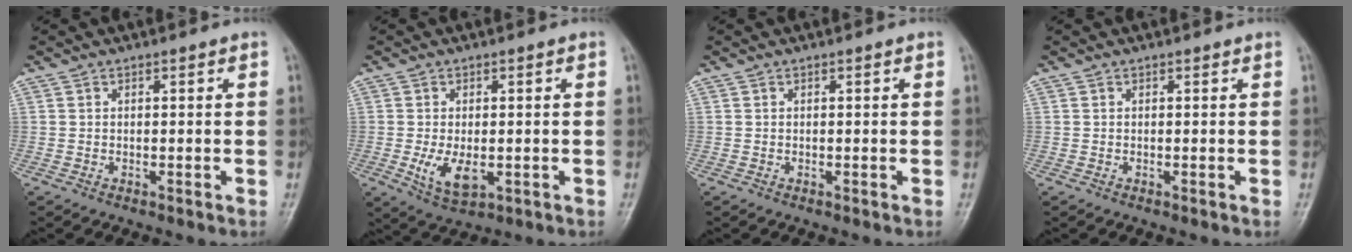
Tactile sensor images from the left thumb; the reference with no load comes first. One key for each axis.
{"total": 6.8, "fx": -1.4, "fy": 3.5, "fz": 5.7, "tx": -0.103, "ty": -0.003, "tz": -0.015}
{"total": 0.0}
{"total": 0.0}